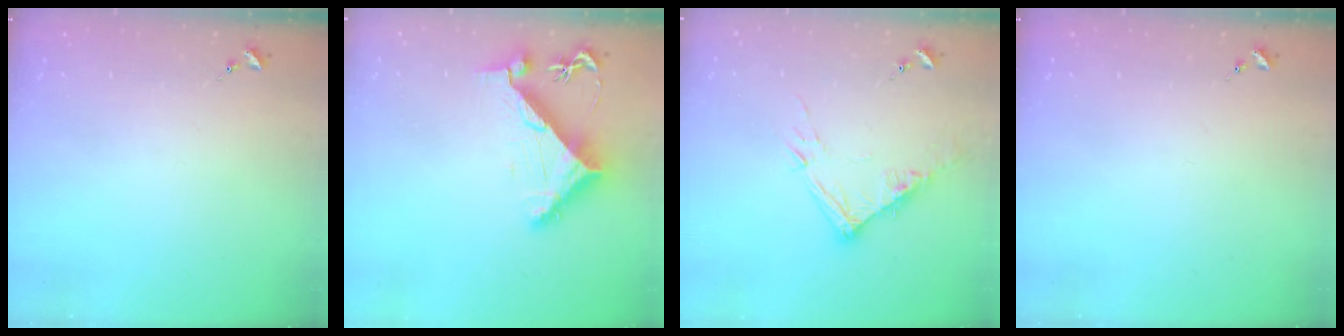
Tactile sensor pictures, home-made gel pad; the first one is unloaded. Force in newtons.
{"total": 8.5, "press": 8.4, "slide": 1.4}
{"total": 12.1, "press": 12.1, "slide": 1.2}
{"total": 0.0}